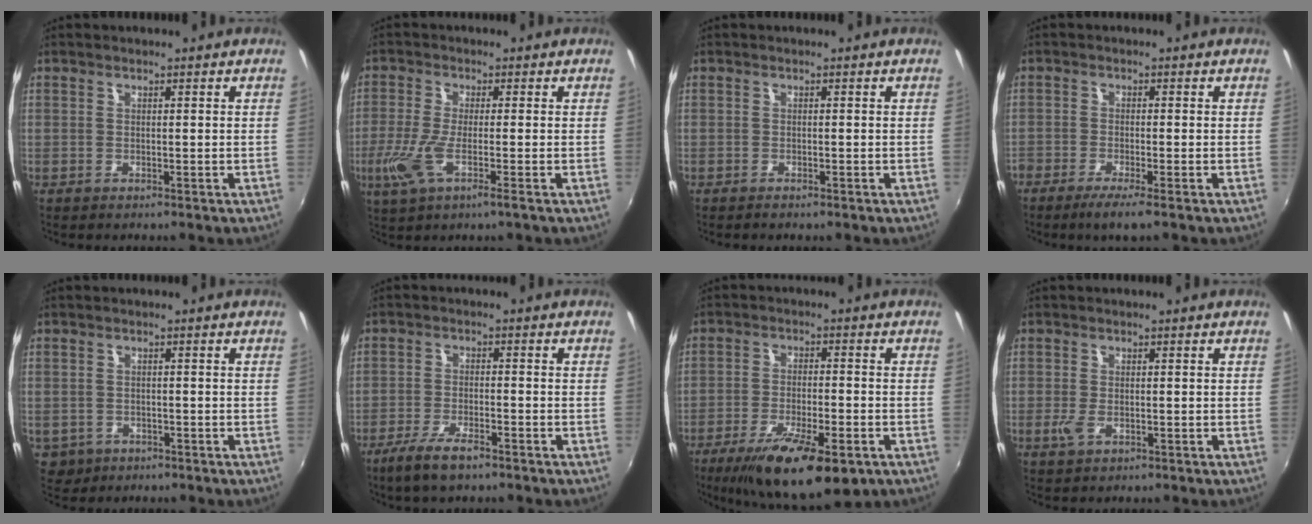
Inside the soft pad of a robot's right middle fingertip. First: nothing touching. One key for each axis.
{"total": 7.1, "fx": -2.5, "fy": 0.6, "fz": 6.6, "tx": -0.149, "ty": -0.018, "tz": -0.050}
{"total": 0.6, "fx": -0.6, "fy": 0.2, "fz": 0.2, "tx": -0.007, "ty": -0.003, "tz": -0.011}
{"total": 4.0, "fx": -2.9, "fy": 0.1, "fz": 2.7, "tx": -0.069, "ty": -0.008, "tz": -0.055}
{"total": 4.6, "fx": -1.6, "fy": 4.0, "fz": 1.6, "tx": -0.044, "ty": -0.007, "tz": -0.016}
{"total": 6.5, "fx": -4.7, "fy": 1.6, "fz": 4.1, "tx": -0.106, "ty": -0.013, "tz": -0.089}
{"total": 15.7, "fx": -9.3, "fy": 4.3, "fz": 11.9, "tx": -0.219, "ty": -0.039, "tz": -0.149}
{"total": 2.4, "fx": -0.8, "fy": 1.3, "fz": 1.9, "tx": -0.041, "ty": -0.007, "tz": -0.014}